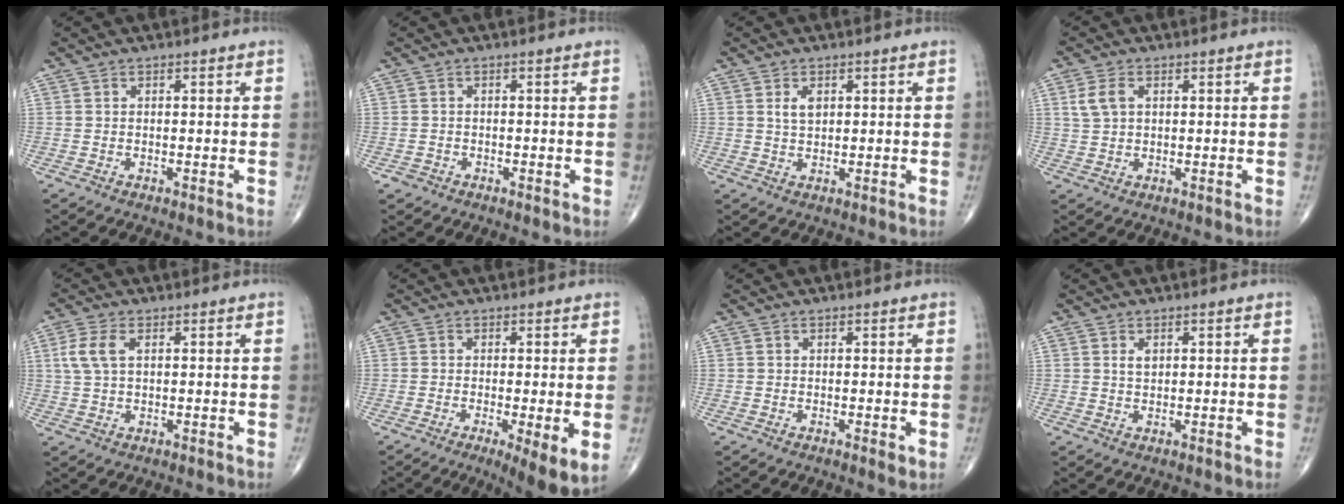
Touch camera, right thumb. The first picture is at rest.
{"total": 1.1, "force": [-0.6, 0.9, 0.1], "torque": [0.005, 0.006, -0.012]}
{"total": 2.7, "force": [0.9, 1.6, 1.9], "torque": [-0.030, -0.004, 0.019]}
{"total": 4.0, "force": [1.3, 2.5, 2.8], "torque": [-0.061, 0.006, 0.029]}
{"total": 5.1, "force": [1.4, 2.8, 4.0], "torque": [-0.101, 0.010, 0.028]}
{"total": 7.0, "force": [-1.8, 1.6, 6.6], "torque": [-0.109, -0.023, -0.030]}
{"total": 1.1, "force": [-0.1, 0.5, 1.0], "torque": [-0.015, -0.005, -0.002]}
{"total": 1.6, "force": [0.6, 1.0, 1.1], "torque": [-0.016, -0.002, 0.013]}